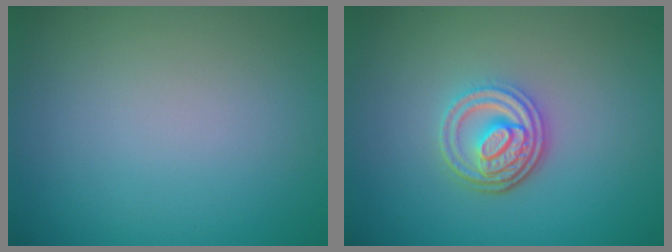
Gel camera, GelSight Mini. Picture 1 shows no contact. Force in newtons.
{"total": 4.2, "press": 3.2, "slide": 2.7}